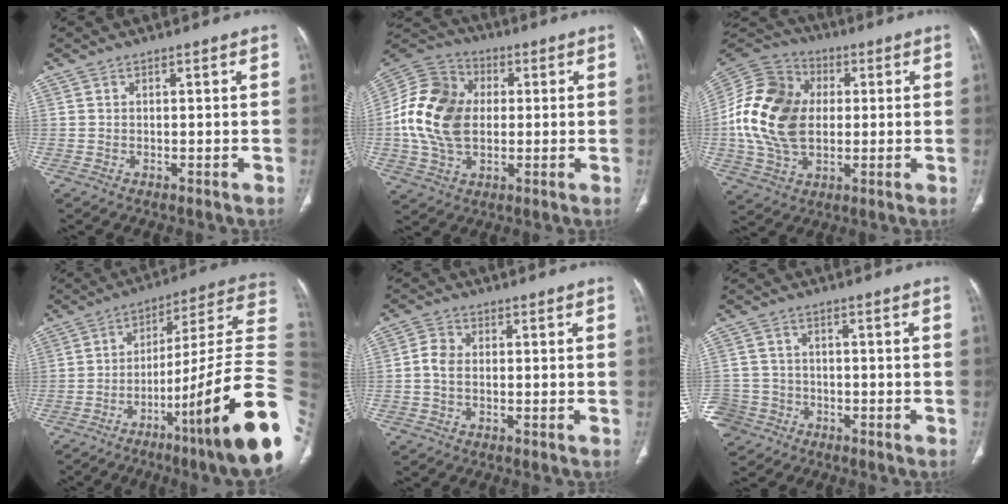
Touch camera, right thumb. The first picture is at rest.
{"total": 17.2, "force": [0.3, 12.3, 12.0], "torque": [-0.221, 0.019, 0.003]}
{"total": 19.6, "force": [0.7, 14.0, 13.7], "torque": [-0.262, 0.015, 0.012]}
{"total": 26.6, "force": [-7.9, 2.1, 25.3], "torque": [-0.316, 0.047, -0.122]}
{"total": 3.5, "force": [-0.3, 2.5, 2.4], "torque": [-0.049, 0.010, -0.011]}
{"total": 7.5, "force": [-3.8, 6.3, 1.0], "torque": [-0.027, 0.027, -0.064]}